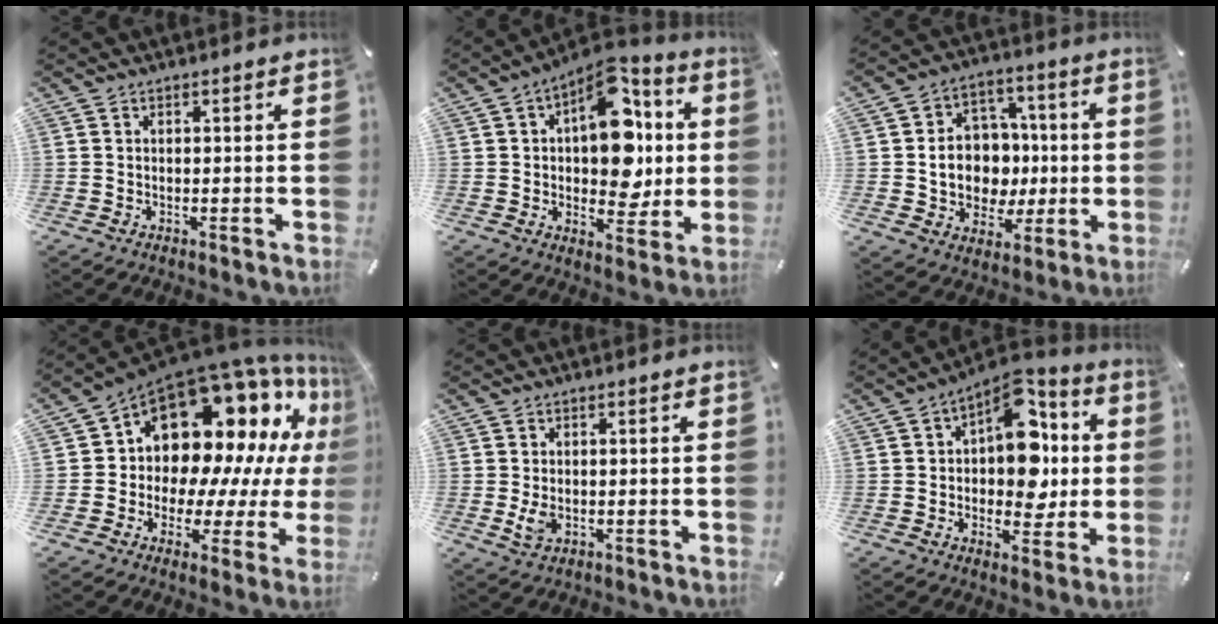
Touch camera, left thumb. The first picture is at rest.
{"total": 16.7, "force": [4.6, 10.6, 12.1], "torque": [-0.155, -0.032, 0.083]}
{"total": 12.6, "force": [-0.3, 11.2, 5.7], "torque": [-0.094, 0.011, 0.010]}
{"total": 18.3, "force": [10.7, 11.2, 9.8], "torque": [-0.139, -0.112, 0.196]}
{"total": 3.3, "force": [-0.3, 2.2, 2.4], "torque": [-0.047, -0.006, -0.008]}
{"total": 15.2, "force": [3.9, 10.1, 10.7], "torque": [-0.135, -0.032, 0.072]}